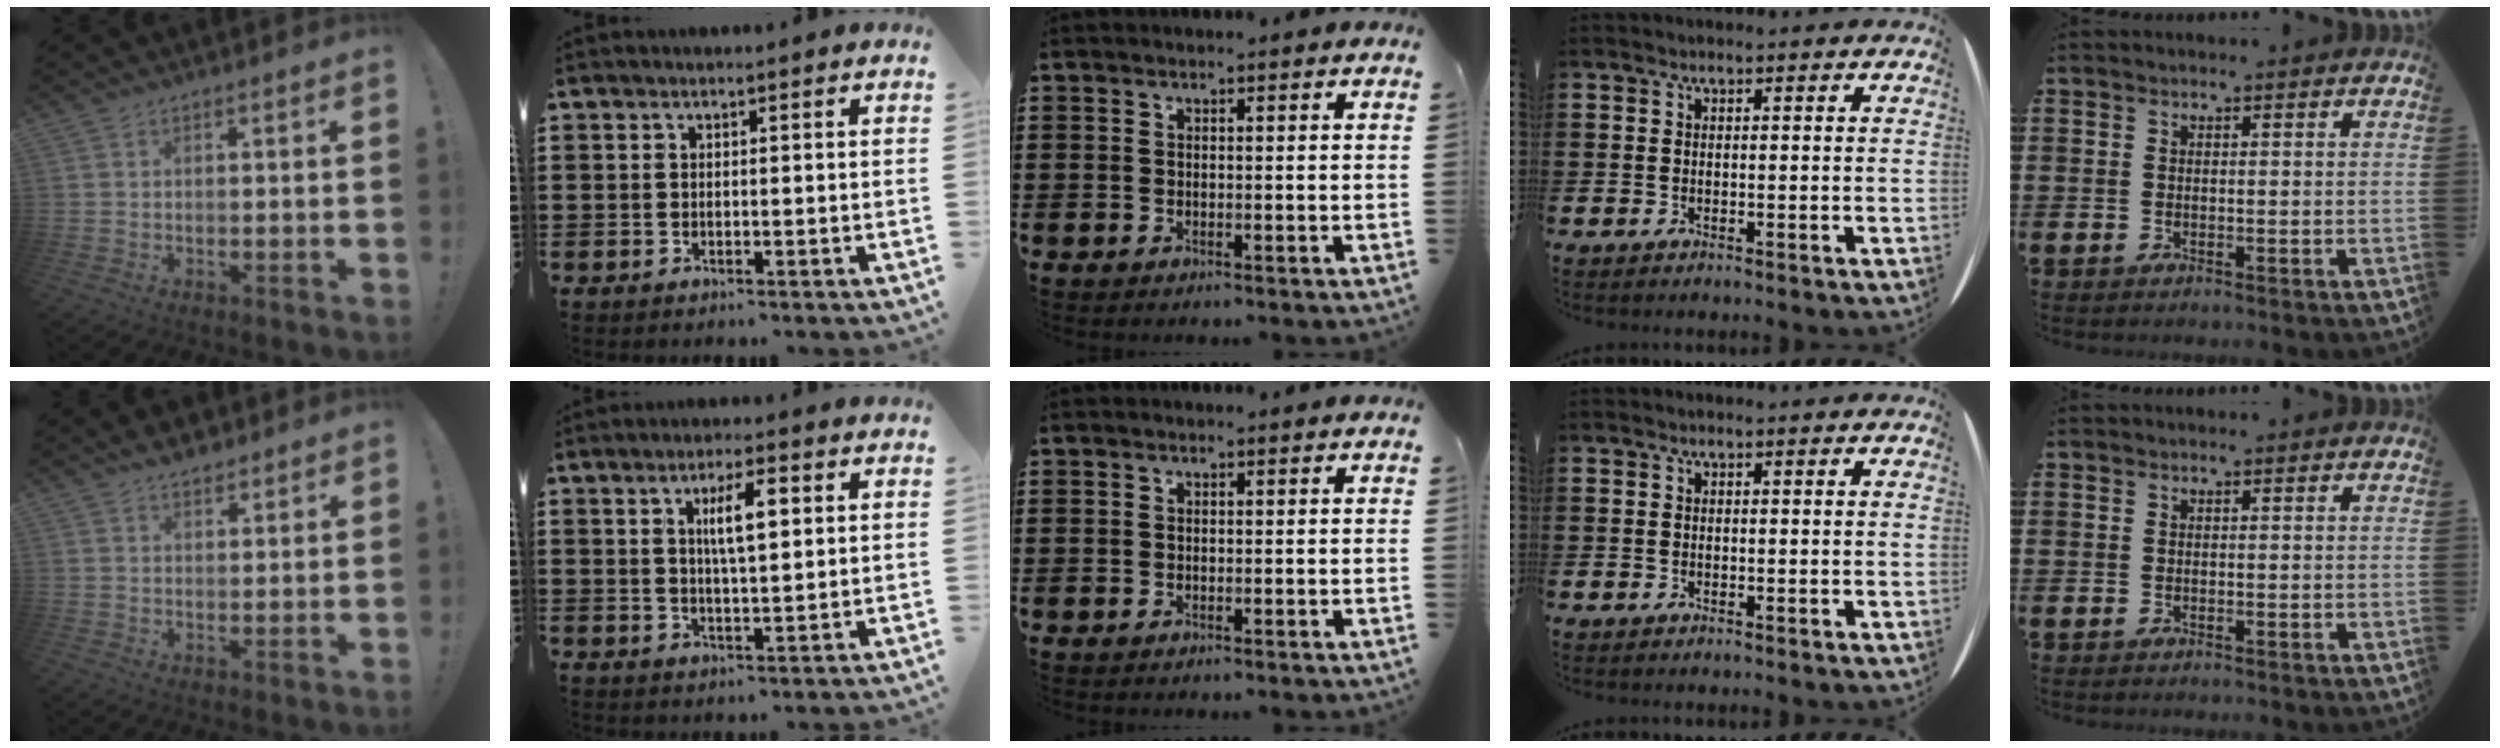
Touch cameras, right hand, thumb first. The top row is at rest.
{"thumb": {"total": 4.1, "force": [3.6, 1.7, 1.2], "torque": [-0.015, -0.020, 0.064]}, "index": {"total": 5.9, "force": [1.7, 1.6, 5.4], "torque": [-0.094, 0.001, 0.023]}}